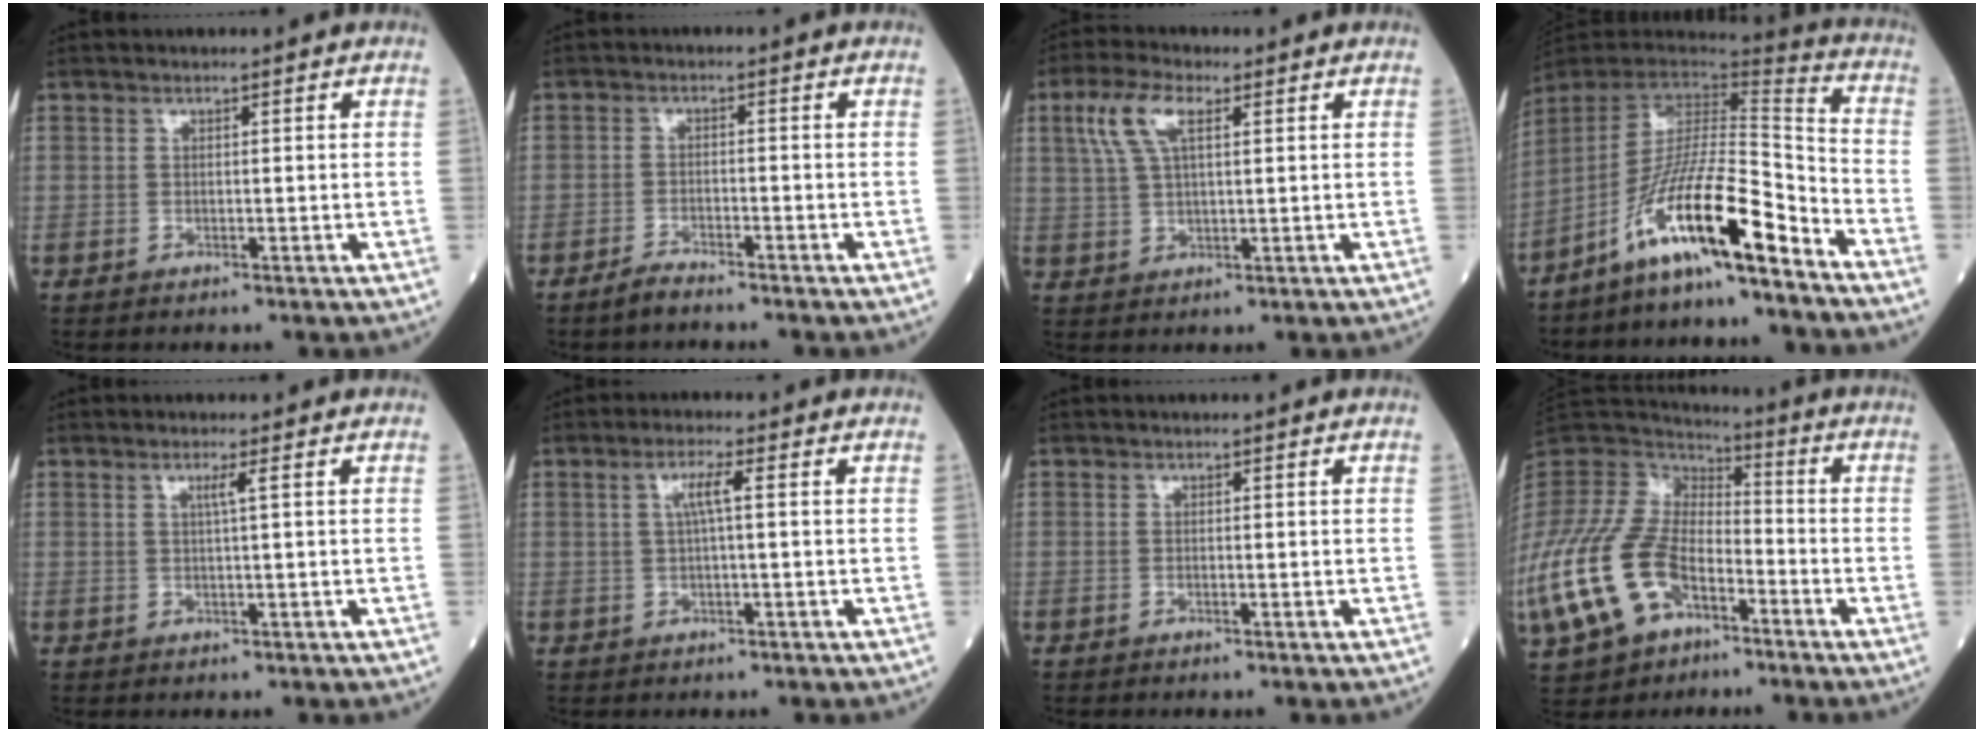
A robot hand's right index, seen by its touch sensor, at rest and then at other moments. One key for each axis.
{"total": 2.5, "fx": -2.3, "fy": 0.2, "fz": 1.0, "tx": -0.025, "ty": -0.004, "tz": -0.044}
{"total": 6.8, "fx": 2.9, "fy": 2.3, "fz": 5.6, "tx": -0.127, "ty": 0.018, "tz": 0.060}
{"total": 15.0, "fx": -9.9, "fy": 1.1, "fz": 11.2, "tx": -0.202, "ty": 0.001, "tz": -0.181}
{"total": 1.6, "fx": 0.6, "fy": -0.5, "fz": 1.4, "tx": -0.029, "ty": -0.003, "tz": 0.011}
{"total": 3.3, "fx": 0.7, "fy": 0.0, "fz": 3.2, "tx": -0.064, "ty": 0.006, "tz": 0.013}
{"total": 0.0}
{"total": 21.4, "fx": -9.7, "fy": 12.2, "fz": 14.7, "tx": -0.369, "ty": -0.012, "tz": -0.180}